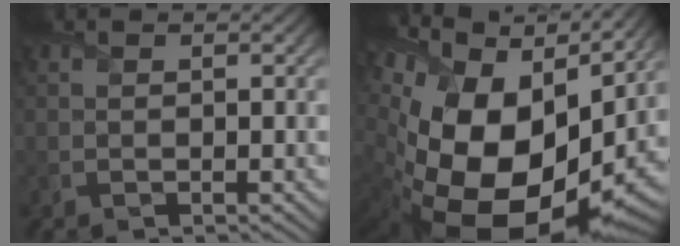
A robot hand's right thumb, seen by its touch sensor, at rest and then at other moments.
{"total": 21.3, "force": [0.8, 13.5, 16.4], "torque": [-0.358, -0.049, 0.044]}